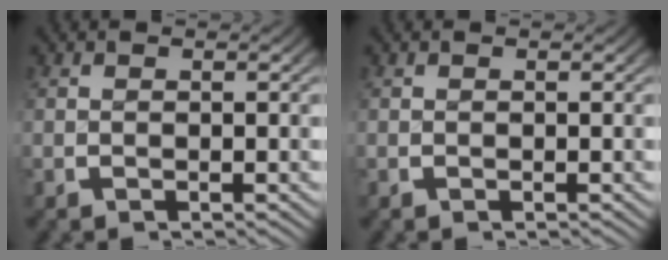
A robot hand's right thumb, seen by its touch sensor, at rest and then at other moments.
{"total": 0.0}